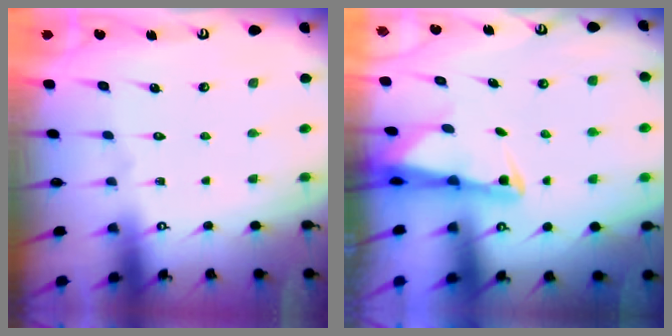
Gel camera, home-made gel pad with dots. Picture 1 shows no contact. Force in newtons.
{"total": 2.6, "press": 2.6, "slide": 0.5}